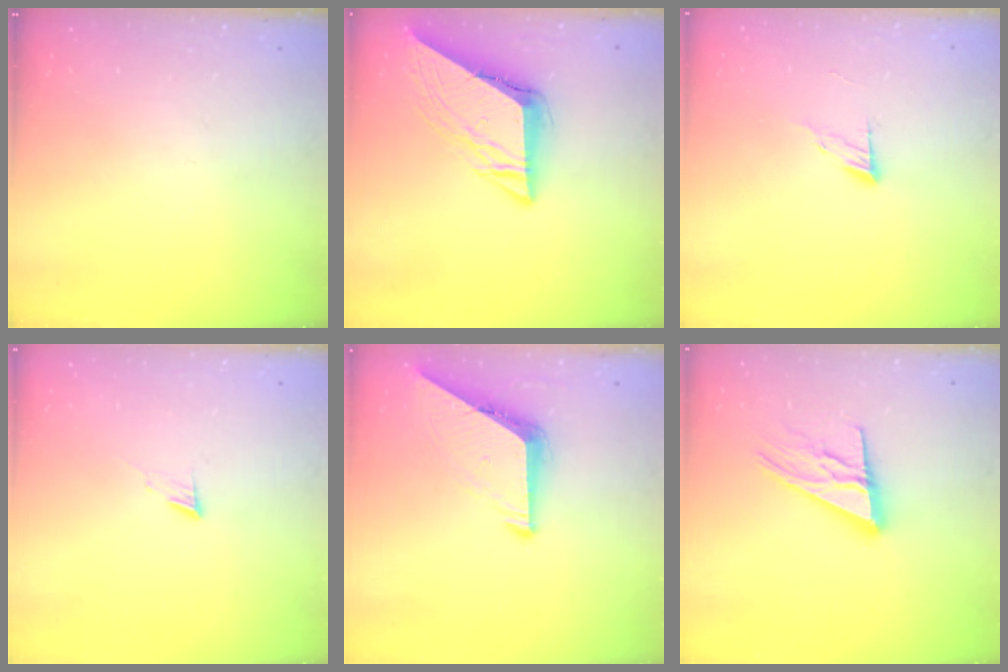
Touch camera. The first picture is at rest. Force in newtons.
{"total": 10.7, "press": 10.6, "slide": 1.3}
{"total": 7.9, "press": 7.9, "slide": 0.7}
{"total": 5.0, "press": 4.9, "slide": 0.5}
{"total": 8.6, "press": 8.5, "slide": 0.9}
{"total": 14.9, "press": 14.6, "slide": 2.9}